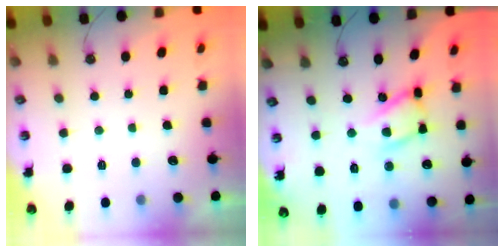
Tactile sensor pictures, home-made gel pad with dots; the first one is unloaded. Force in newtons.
{"total": 13.3, "press": 13.3, "slide": 1.2}